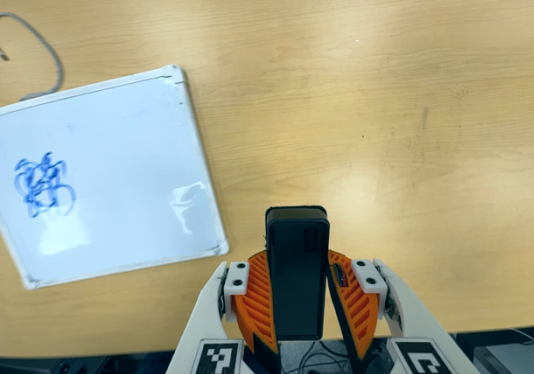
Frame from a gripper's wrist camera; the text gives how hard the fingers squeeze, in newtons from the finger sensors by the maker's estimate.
{"total": 7.6, "left": 6.8, "right": 8.4}